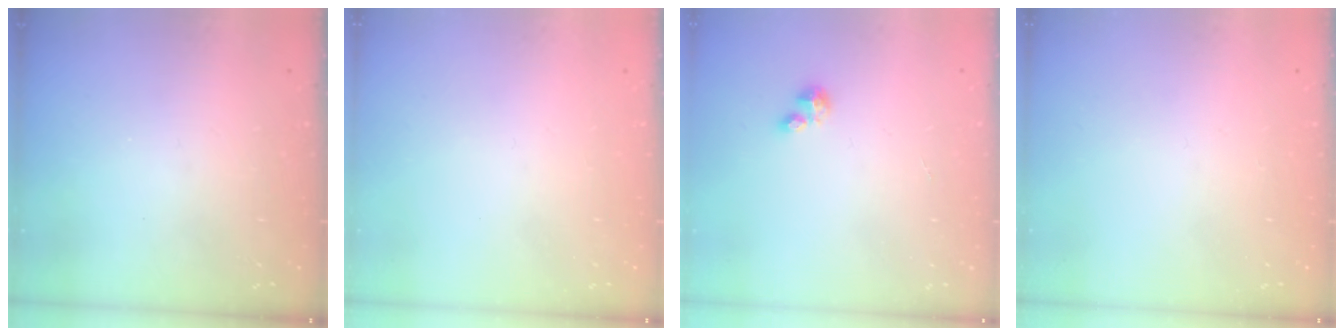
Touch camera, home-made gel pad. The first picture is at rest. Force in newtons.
{"total": 0.0}
{"total": 2.1, "press": 2.1, "slide": 0.2}
{"total": 0.0}